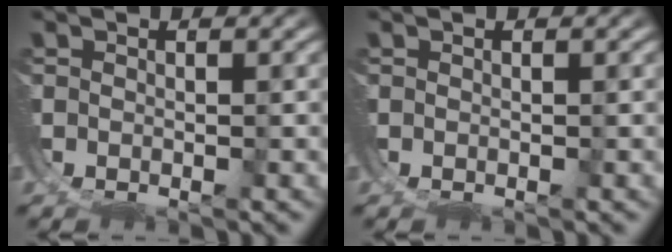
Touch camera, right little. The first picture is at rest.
{"total": 0.0}